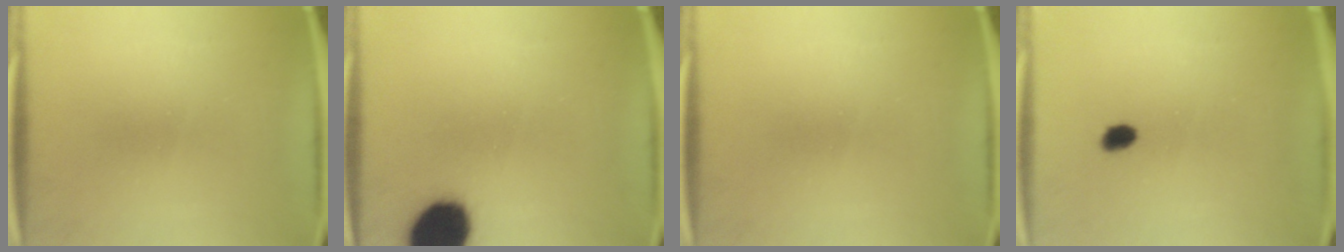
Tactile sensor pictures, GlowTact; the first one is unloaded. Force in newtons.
{"total": 16.2}
{"total": 0.0}
{"total": 1.8}